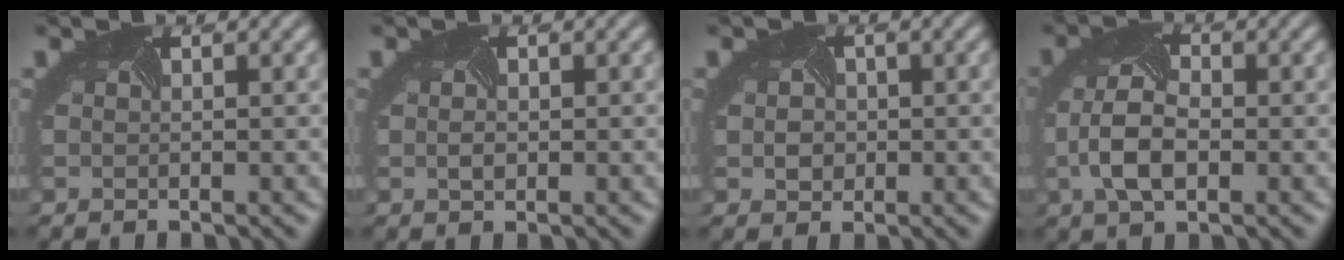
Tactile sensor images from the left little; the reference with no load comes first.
{"total": 0.7, "force": [-0.1, 0.5, 0.4], "torque": [-0.019, -0.002, -0.001]}
{"total": 1.6, "force": [-0.1, 1.6, 0.2], "torque": [-0.010, -0.003, -0.002]}
{"total": 4.5, "force": [-1.1, 2.7, 3.5], "torque": [-0.096, 0.002, -0.023]}